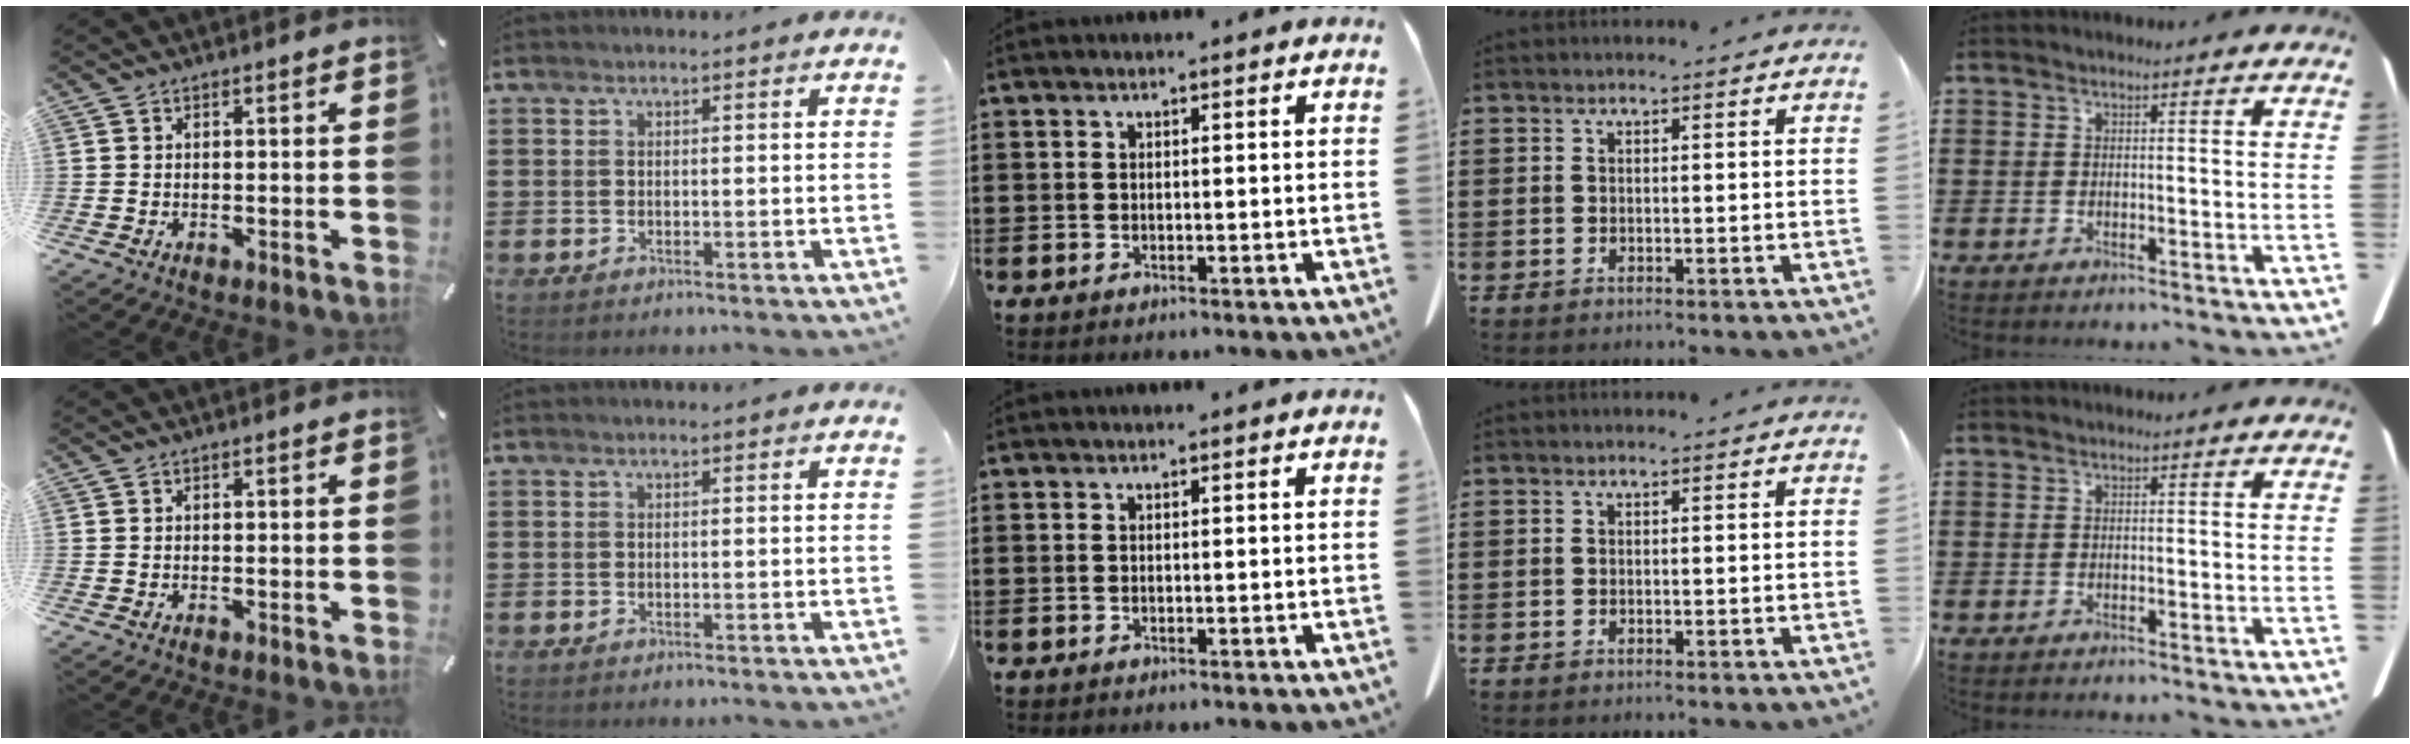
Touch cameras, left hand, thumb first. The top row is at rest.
{}